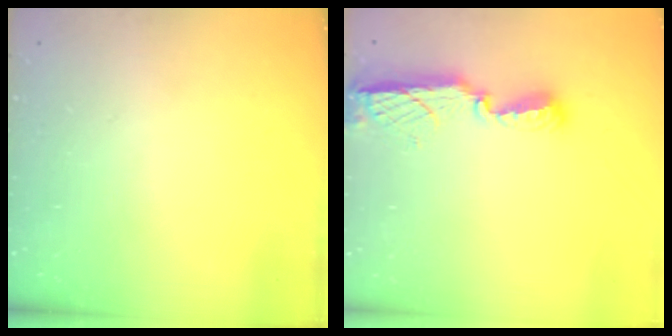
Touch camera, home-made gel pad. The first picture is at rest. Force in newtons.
{"total": 7.6, "press": 7.6, "slide": 0.2}